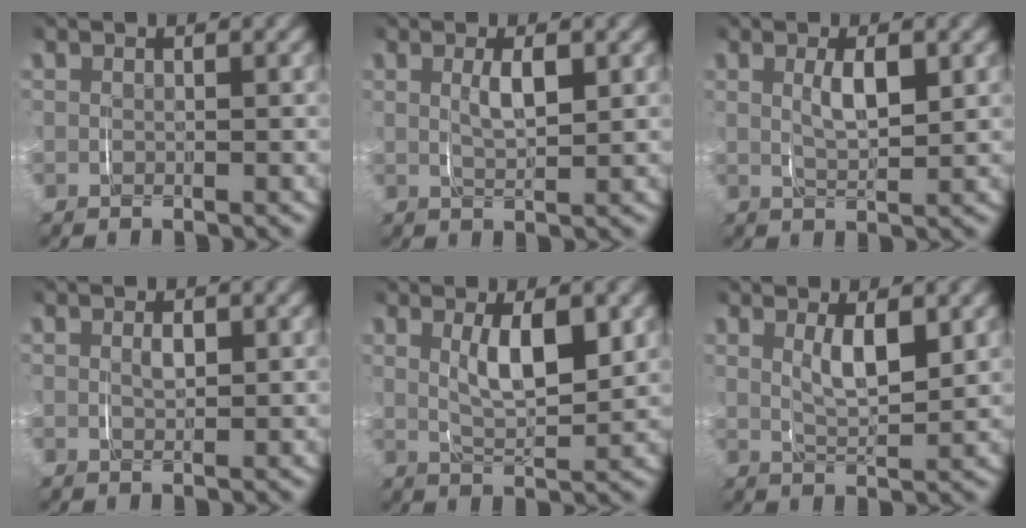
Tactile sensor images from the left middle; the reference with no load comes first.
{"total": 2.5, "force": [0.8, 0.6, 2.3], "torque": [-0.042, -0.007, 0.019]}
{"total": 2.8, "force": [0.8, 0.8, 2.6], "torque": [-0.046, -0.007, 0.019]}
{"total": 1.2, "force": [0.4, 0.5, 1.0], "torque": [-0.021, -0.006, 0.011]}
{"total": 4.3, "force": [1.0, 1.5, 3.9], "torque": [-0.065, -0.007, 0.022]}
{"total": 3.2, "force": [1.1, 1.0, 2.9], "torque": [-0.050, -0.009, 0.023]}